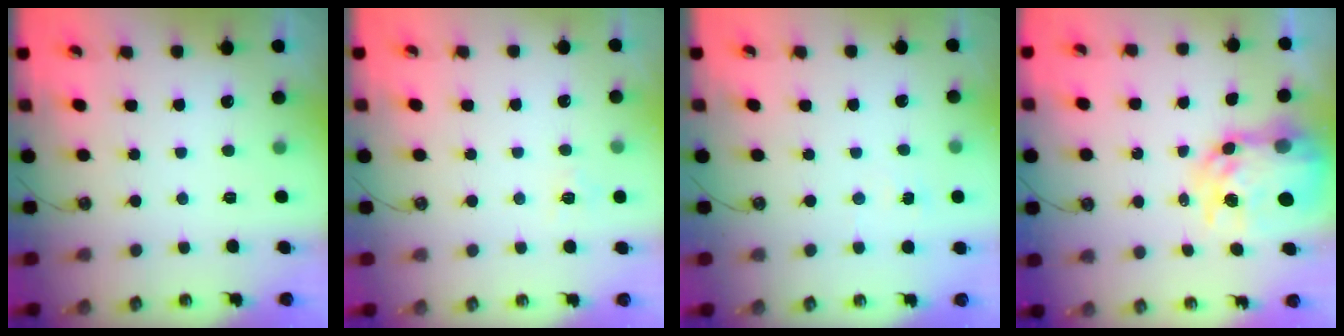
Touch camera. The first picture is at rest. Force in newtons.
{"total": 5.6, "press": 5.6, "slide": 0.6}
{"total": 4.0, "press": 4.0, "slide": 0.4}
{"total": 11.9, "press": 11.9, "slide": 1.0}